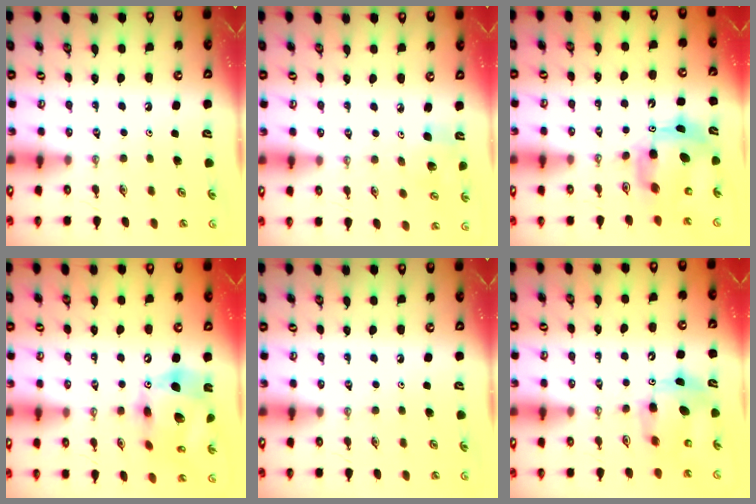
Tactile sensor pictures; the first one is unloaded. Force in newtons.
{"total": 7.4, "press": 7.3, "slide": 1.2}
{"total": 9.3, "press": 9.2, "slide": 1.0}
{"total": 16.6, "press": 16.5, "slide": 1.8}
{"total": 0.0}
{"total": 10.0, "press": 10.0, "slide": 0.5}